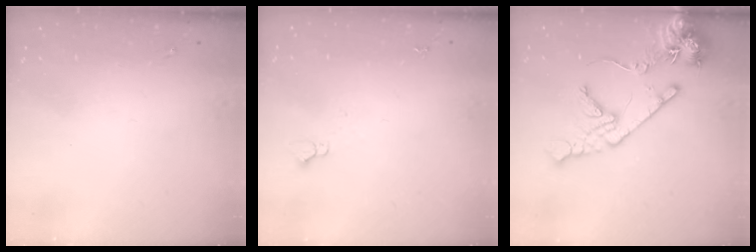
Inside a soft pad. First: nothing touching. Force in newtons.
{"total": 3.1, "press": 3.1, "slide": 0.3}
{"total": 15.4, "press": 15.2, "slide": 2.2}